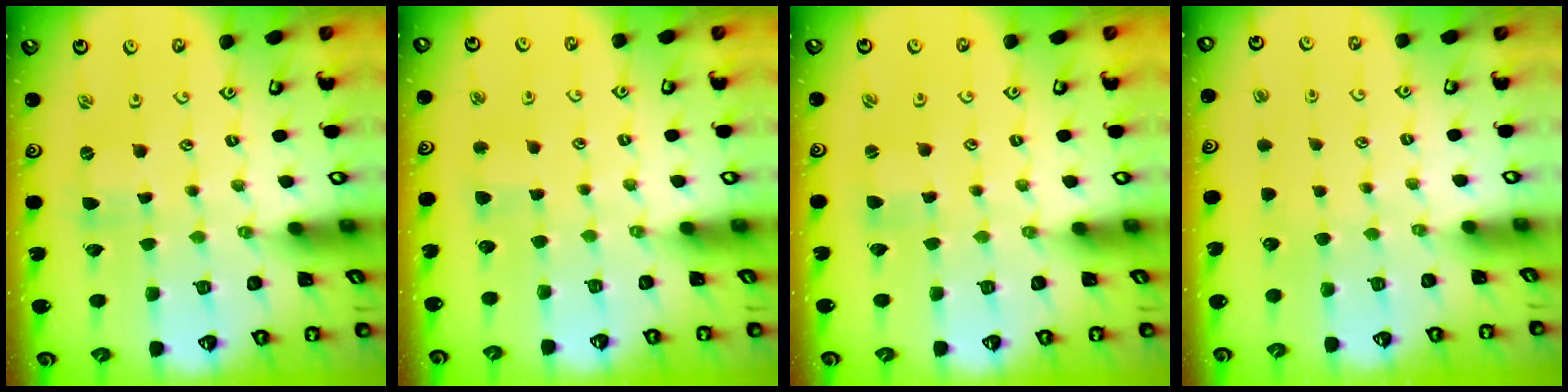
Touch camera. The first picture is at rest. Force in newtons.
{"total": 2.1, "press": 2.0, "slide": 0.4}
{"total": 1.0, "press": 0.9, "slide": 0.2}
{"total": 0.0}